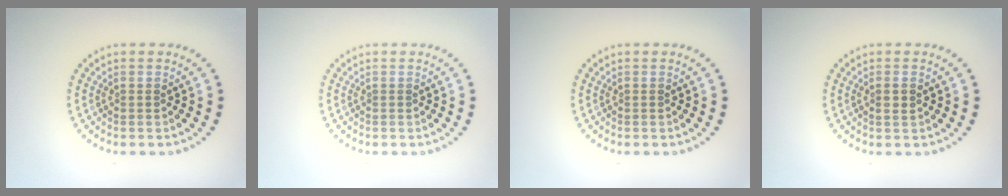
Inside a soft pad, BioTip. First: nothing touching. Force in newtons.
{"total": 0.0}
{"total": 0.0}
{"total": 1.0, "press": 1.0, "slide": 0.3}